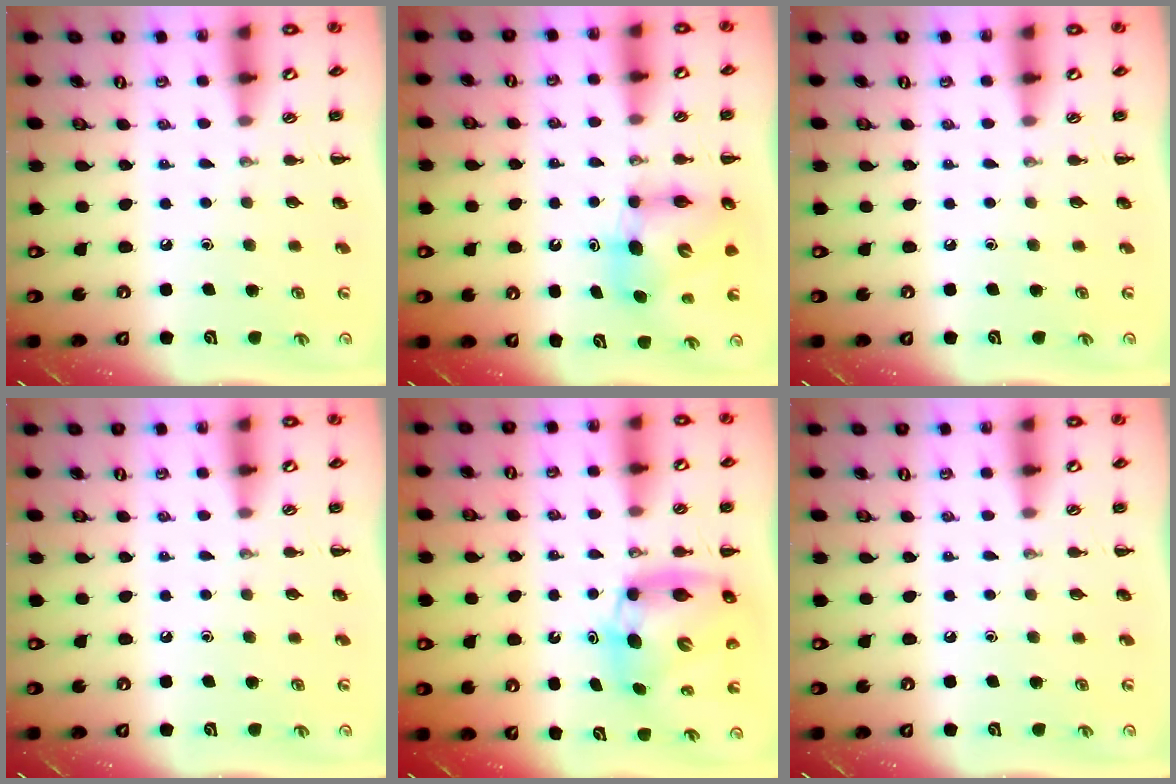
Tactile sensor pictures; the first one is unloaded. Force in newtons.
{"total": 8.1, "press": 7.9, "slide": 1.8}
{"total": 0.0}
{"total": 0.0}
{"total": 9.3, "press": 9.0, "slide": 2.3}
{"total": 0.0}